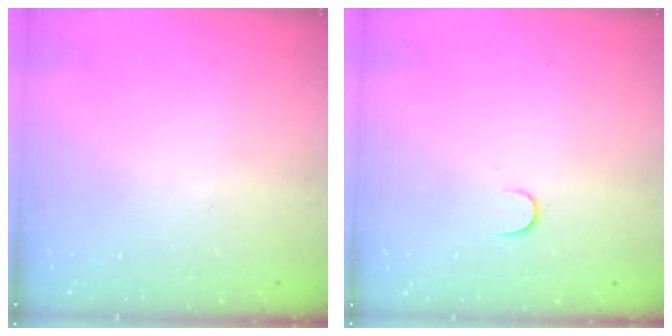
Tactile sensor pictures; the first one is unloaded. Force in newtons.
{"total": 5.0, "press": 5.0, "slide": 0.5}